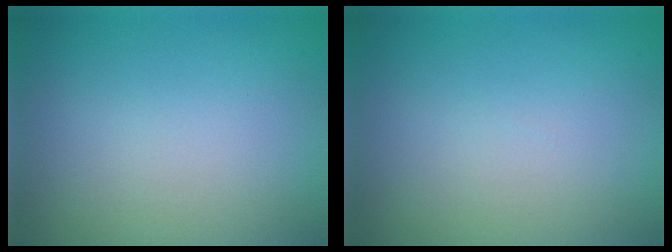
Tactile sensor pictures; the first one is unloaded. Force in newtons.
{"total": 0.0}